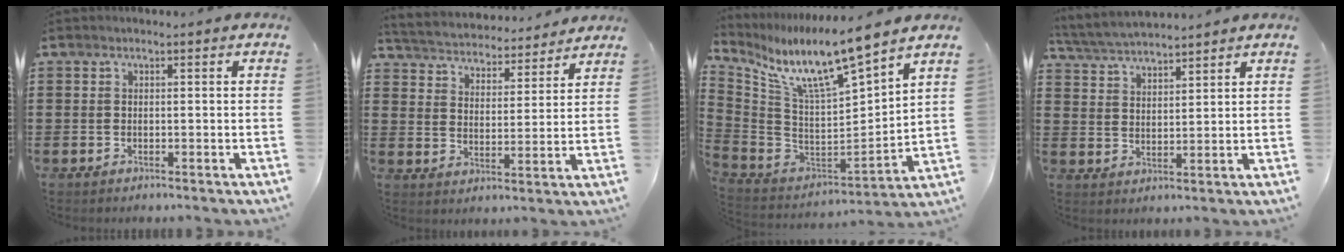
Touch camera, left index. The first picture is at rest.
{"total": 4.0, "force": [4.0, 0.3, -0.1], "torque": [-0.025, -0.032, 0.064]}
{"total": 11.2, "force": [8.5, 0.8, 7.3], "torque": [-0.163, -0.068, 0.138]}
{"total": 4.5, "force": [4.4, 0.4, 0.9], "torque": [-0.036, -0.018, 0.079]}